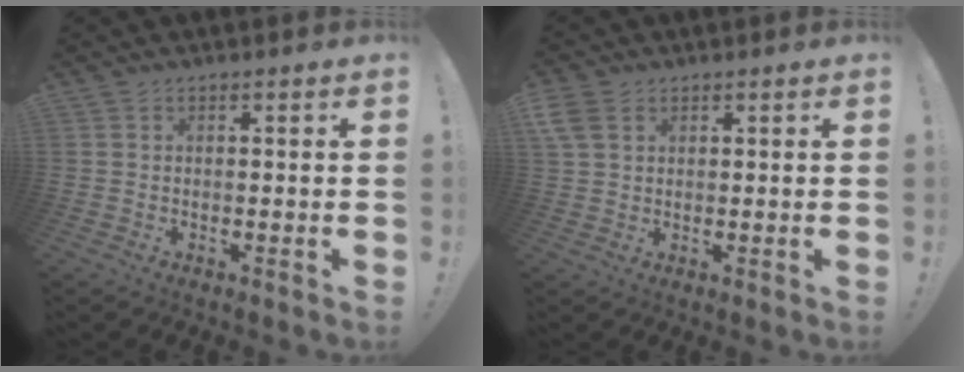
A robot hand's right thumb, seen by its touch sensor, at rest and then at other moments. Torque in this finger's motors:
{"motor_torque": [0.24, 0.40, 0.73, 0.22, 0.13]}